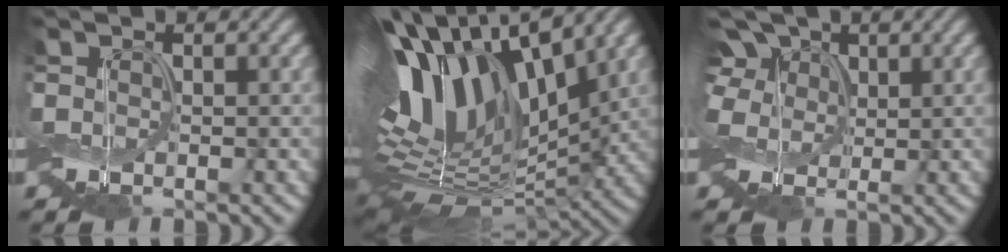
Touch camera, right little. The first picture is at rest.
{"total": 13.3, "force": [3.6, 6.7, 10.9], "torque": [-0.226, 0.022, 0.064]}
{"total": 4.6, "force": [1.5, 3.5, 2.5], "torque": [-0.081, 0.024, 0.015]}